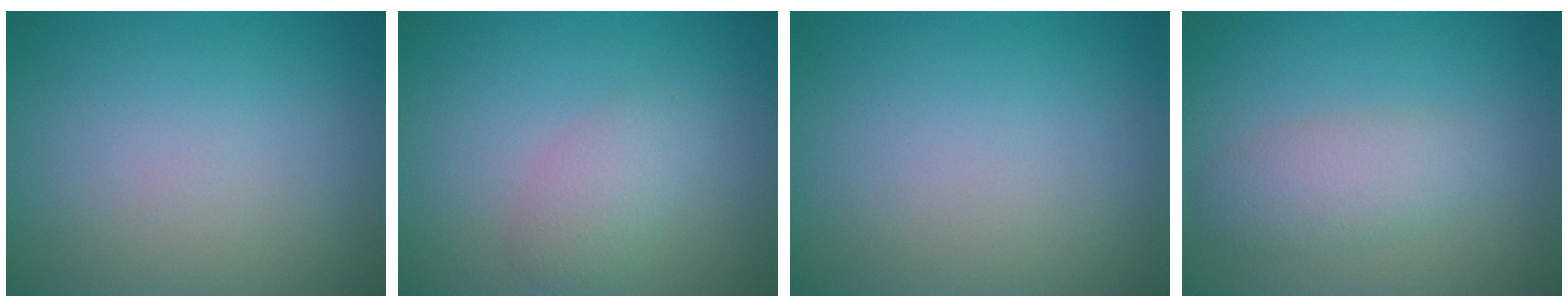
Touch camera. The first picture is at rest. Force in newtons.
{"total": 2.6, "press": 2.6, "slide": 0.1}
{"total": 0.0}
{"total": 3.0, "press": 3.0, "slide": 0.1}